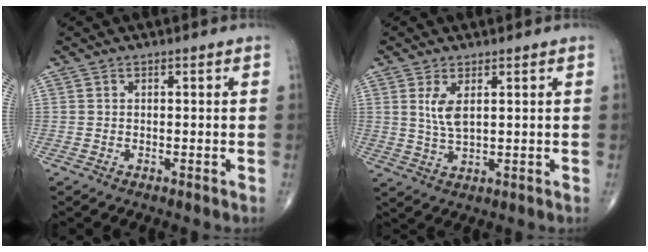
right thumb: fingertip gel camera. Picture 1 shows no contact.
{"total": 4.4, "force": [1.5, 1.7, 3.8], "torque": [-0.075, -0.012, 0.038]}